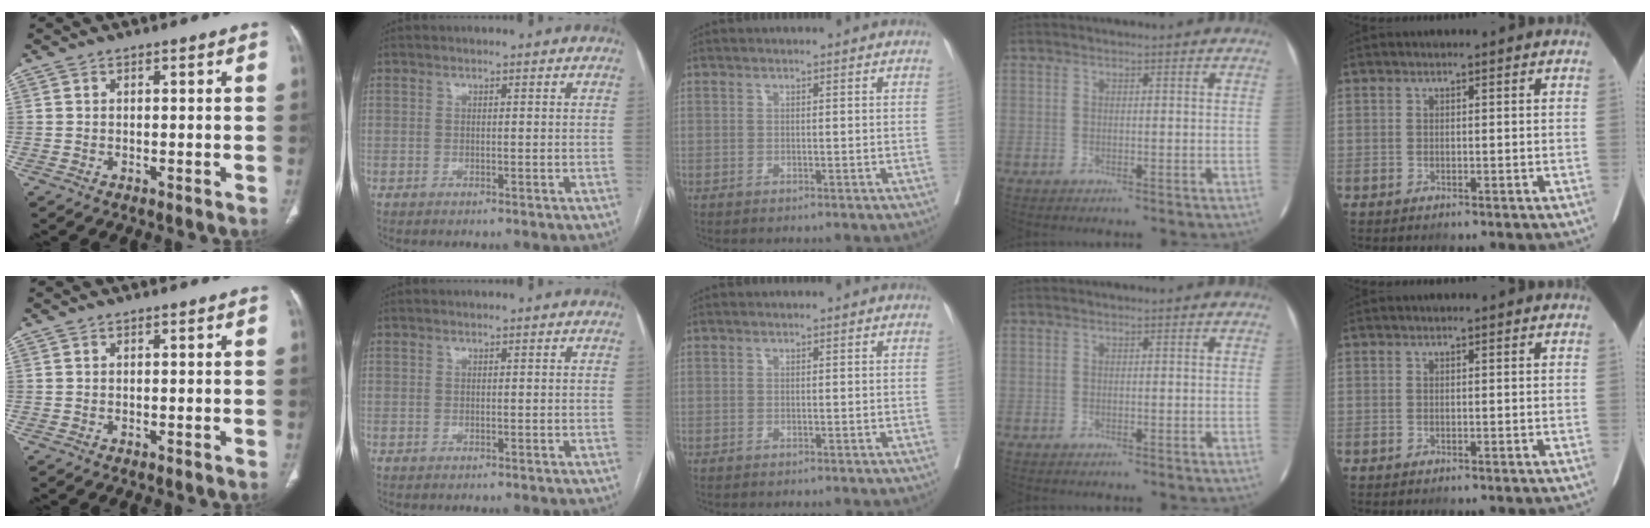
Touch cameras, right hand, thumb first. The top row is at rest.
{}